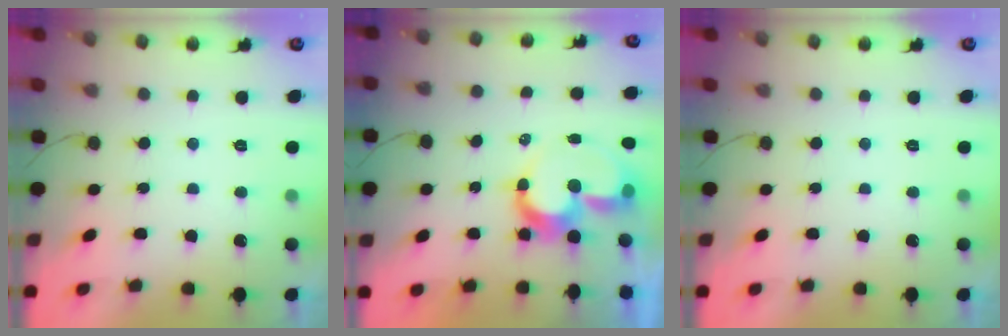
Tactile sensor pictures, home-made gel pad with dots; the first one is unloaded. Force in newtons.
{"total": 11.2, "press": 11.1, "slide": 0.9}
{"total": 0.0}